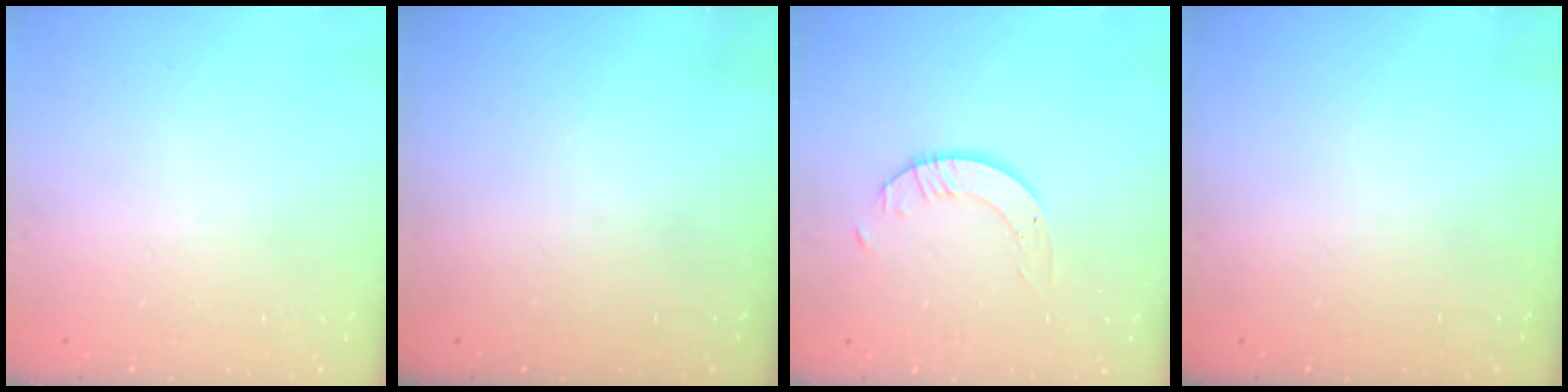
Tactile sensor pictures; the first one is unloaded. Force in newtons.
{"total": 0.0}
{"total": 2.7, "press": 2.7, "slide": 0.2}
{"total": 0.0}